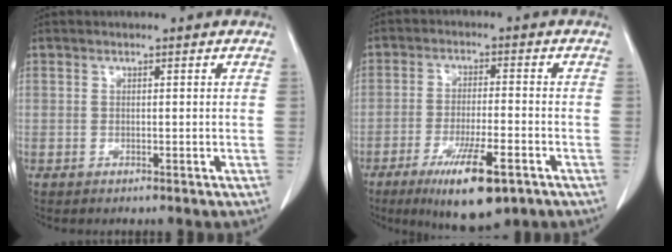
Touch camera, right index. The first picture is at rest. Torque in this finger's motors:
{"motor_torque": [1.17, -0.64, 0.49, 0.15]}